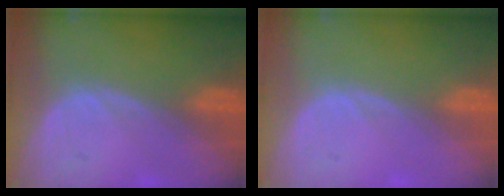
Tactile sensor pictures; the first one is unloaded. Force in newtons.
{"total": 0.0}